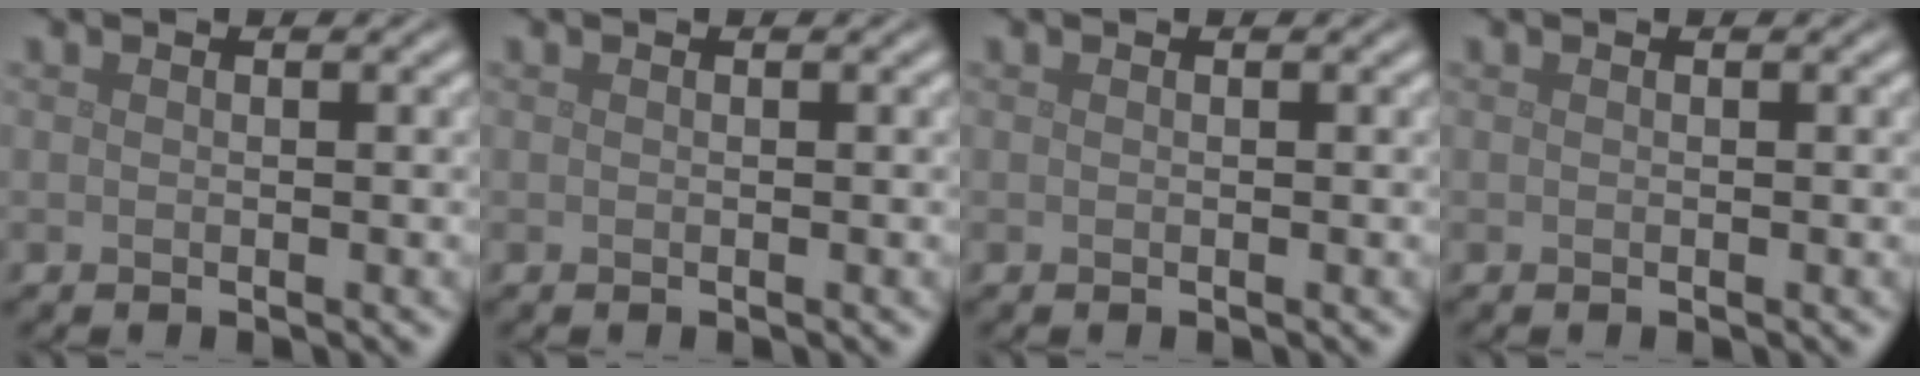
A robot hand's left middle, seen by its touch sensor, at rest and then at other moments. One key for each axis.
{"total": 0.0}
{"total": 0.0}
{"total": 0.0}